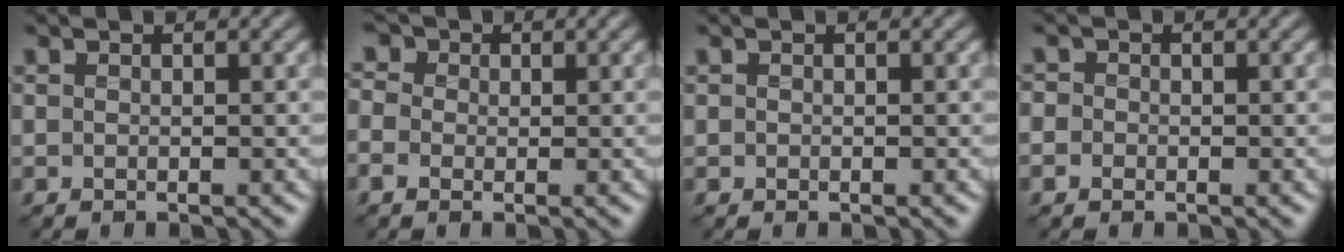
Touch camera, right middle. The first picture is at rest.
{"total": 4.1, "force": [0.8, 3.4, 2.1], "torque": [-0.052, 0.021, -0.008]}
{"total": 0.0}
{"total": 1.5, "force": [-0.3, 1.3, 0.5], "torque": [0.000, 0.000, -0.010]}